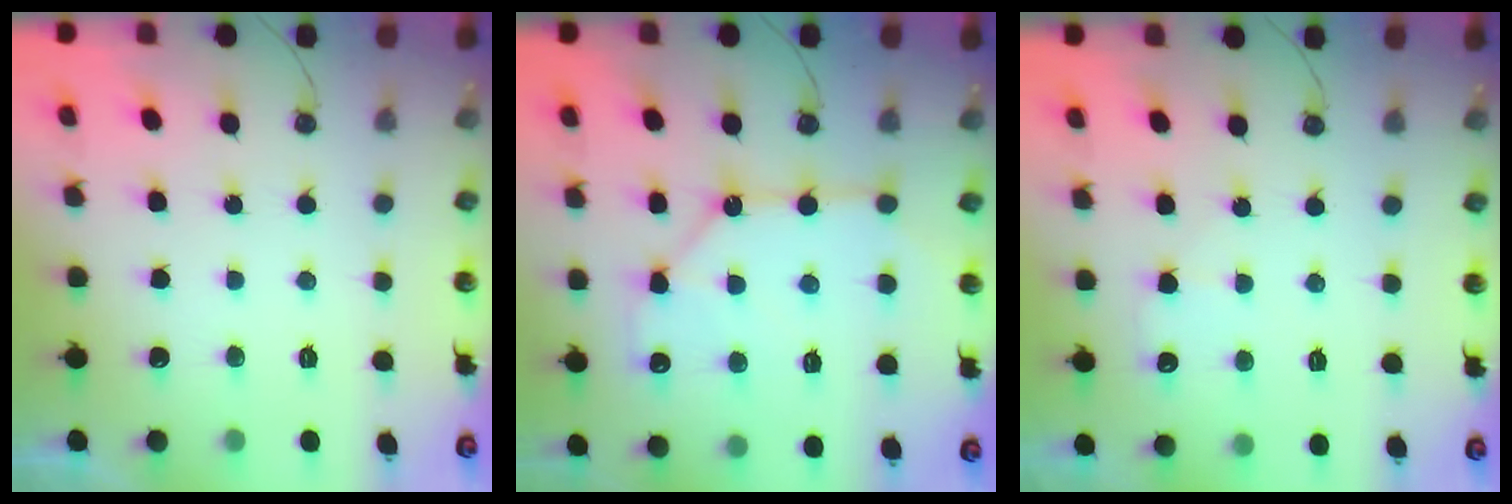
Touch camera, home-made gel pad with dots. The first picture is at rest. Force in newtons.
{"total": 13.2, "press": 13.1, "slide": 0.9}
{"total": 3.7, "press": 3.7, "slide": 0.4}